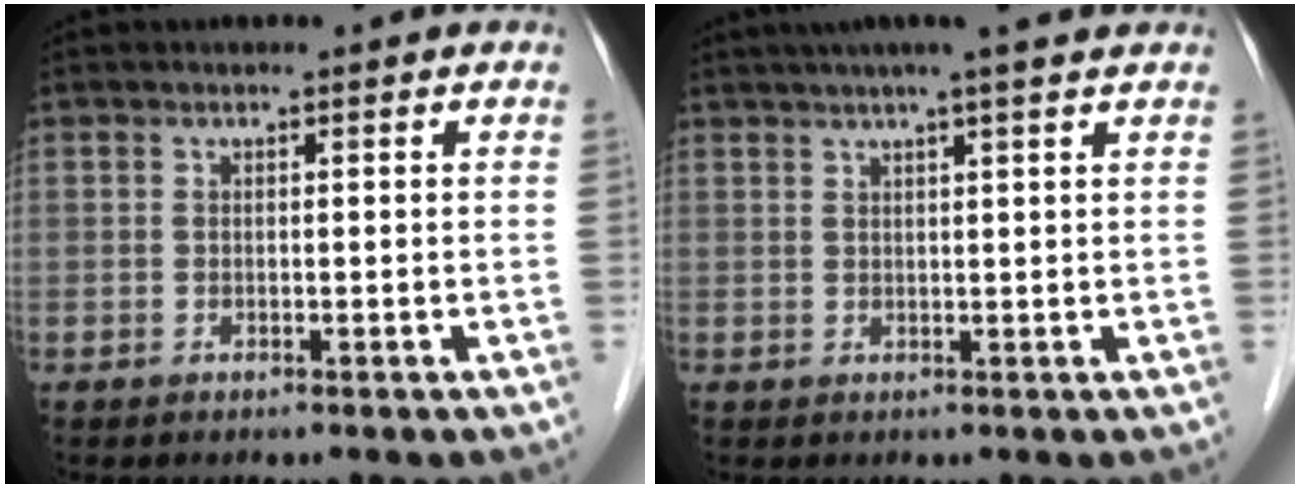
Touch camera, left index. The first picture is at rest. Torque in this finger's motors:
{"motor_torque": [0.98, -0.99, 0.32, 0.08]}